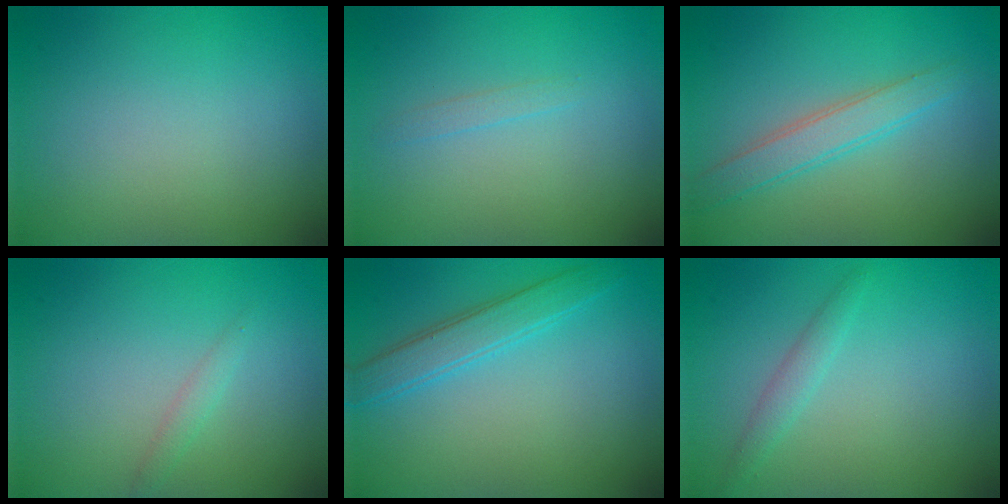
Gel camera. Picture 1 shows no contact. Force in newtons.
{"total": 0.7, "press": 0.7, "slide": 0.1}
{"total": 2.7, "press": 2.7, "slide": 0.1}
{"total": 0.9, "press": 0.9, "slide": 0.0}
{"total": 2.9, "press": 2.9, "slide": 0.0}
{"total": 1.4, "press": 1.4, "slide": 0.1}